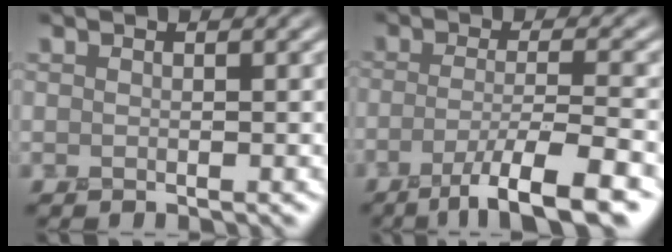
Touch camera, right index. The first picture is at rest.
{"total": 7.3, "force": [-4.1, 1.3, 5.9], "torque": [-0.090, -0.001, -0.075]}